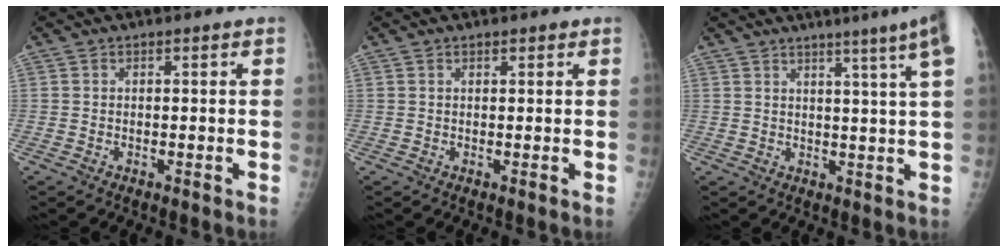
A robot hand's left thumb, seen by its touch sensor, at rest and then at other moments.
{"total": 0.8, "force": [0.6, 0.4, 0.3], "torque": [0.004, -0.005, 0.006]}
{"total": 10.8, "force": [7.0, -1.1, 8.2], "torque": [-0.107, -0.025, 0.073]}